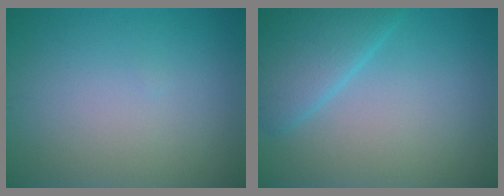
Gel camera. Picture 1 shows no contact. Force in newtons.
{"total": 4.3, "press": 4.3, "slide": 0.2}